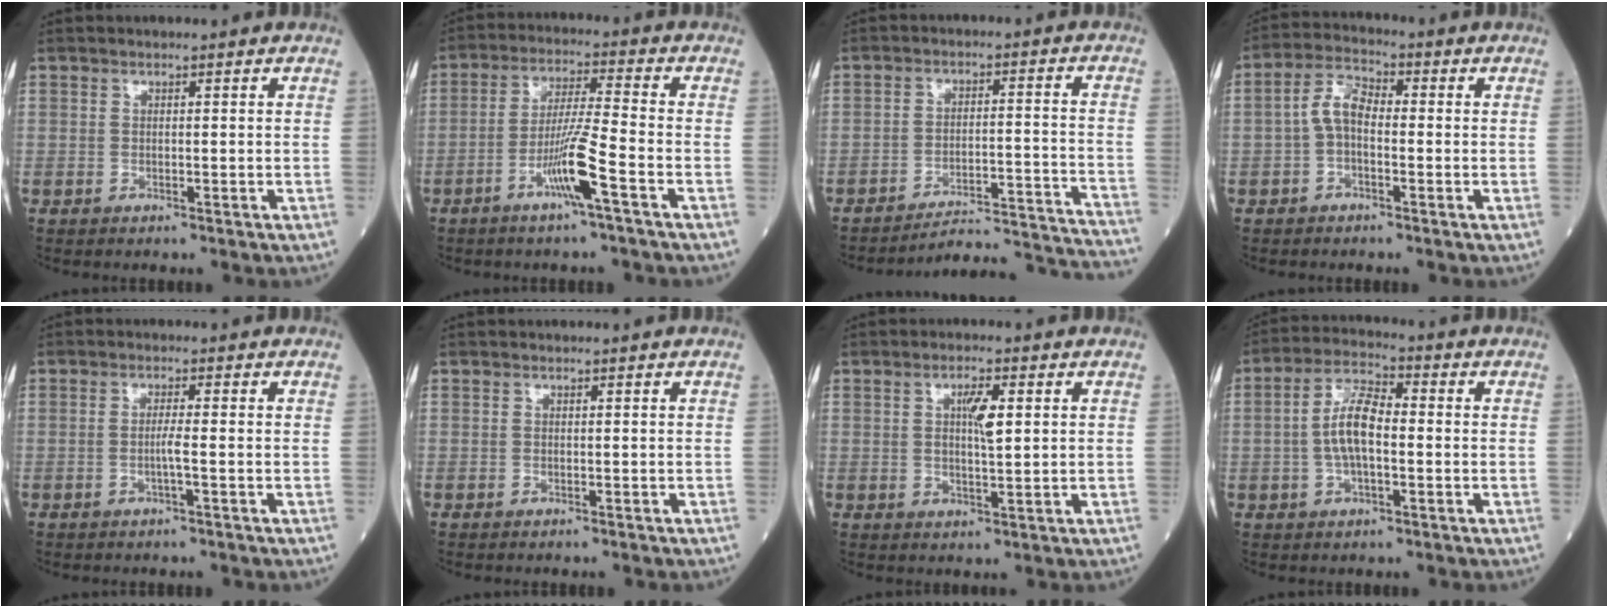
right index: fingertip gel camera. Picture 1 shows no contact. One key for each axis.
{"total": 8.0, "fx": -3.8, "fy": -0.8, "fz": 7.0, "tx": -0.136, "ty": -0.004, "tz": -0.074}
{"total": 18.6, "fx": -18.3, "fy": -1.9, "fz": 2.7, "tx": -0.003, "ty": 0.007, "tz": -0.241}
{"total": 4.9, "fx": -0.6, "fy": 2.4, "fz": 4.3, "tx": -0.084, "ty": 0.016, "tz": -0.018}
{"total": 1.8, "fx": -0.6, "fy": -0.4, "fz": 1.7, "tx": -0.032, "ty": -0.001, "tz": -0.014}
{"total": 0.0}
{"total": 4.1, "fx": 1.0, "fy": 0.8, "fz": 3.8, "tx": -0.068, "ty": 0.003, "tz": 0.018}
{"total": 7.3, "fx": -0.5, "fy": 2.6, "fz": 6.8, "tx": -0.142, "ty": 0.016, "tz": -0.016}